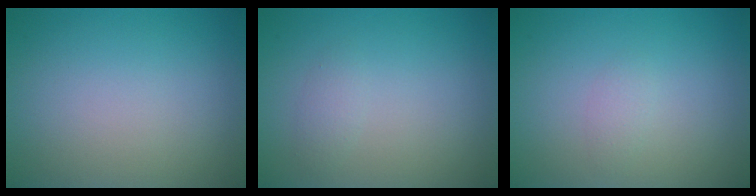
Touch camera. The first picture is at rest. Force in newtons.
{"total": 0.9, "press": 0.9, "slide": 0.0}
{"total": 0.8, "press": 0.8, "slide": 0.0}